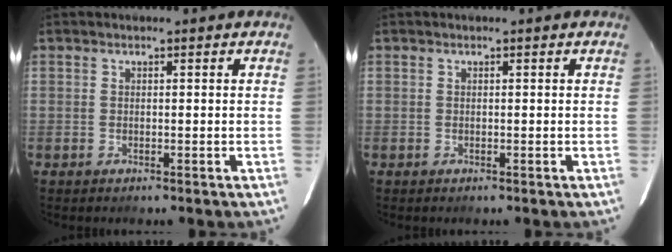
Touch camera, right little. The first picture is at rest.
{"total": 0.0}